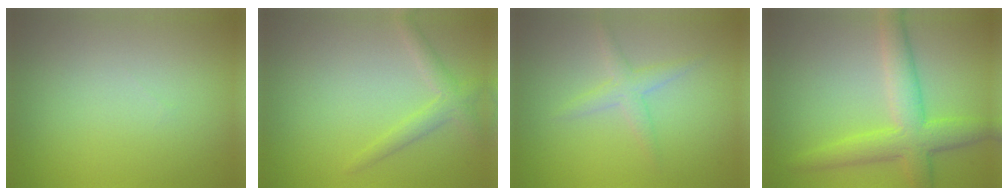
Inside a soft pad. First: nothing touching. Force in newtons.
{"total": 2.0, "press": 2.0, "slide": 0.2}
{"total": 2.0, "press": 2.0, "slide": 0.1}
{"total": 5.3, "press": 5.3, "slide": 0.1}